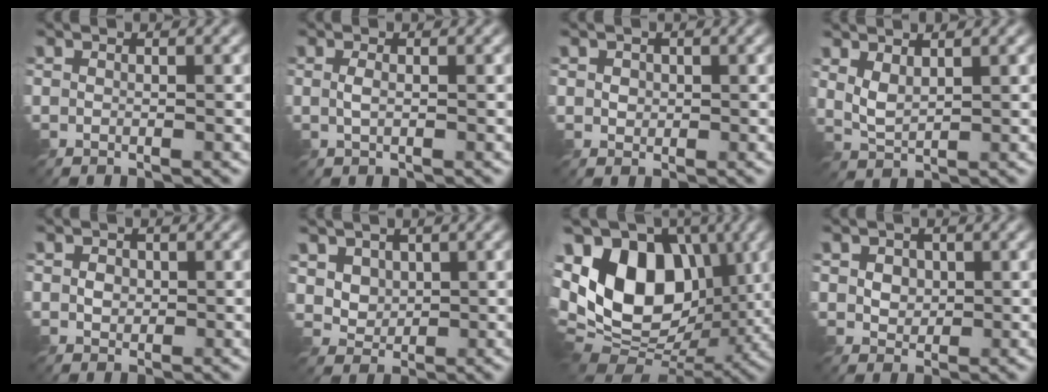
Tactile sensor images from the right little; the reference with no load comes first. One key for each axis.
{"total": 0.9, "fx": -0.2, "fy": 0.2, "fz": 0.9, "tx": -0.024, "ty": 0.000, "tz": -0.005}
{"total": 1.1, "fx": 0.2, "fy": 1.0, "fz": 0.5, "tx": -0.012, "ty": -0.002, "tz": 0.004}
{"total": 2.1, "fx": 1.0, "fy": 0.8, "fz": 1.6, "tx": -0.044, "ty": -0.004, "tz": 0.024}
{"total": 1.3, "fx": 0.0, "fy": 1.2, "fz": 0.7, "tx": -0.016, "ty": -0.002, "tz": -0.002}
{"total": 3.5, "fx": 1.6, "fy": 2.7, "fz": 1.6, "tx": -0.057, "ty": -0.006, "tz": 0.048}
{"total": 14.0, "fx": 1.3, "fy": 9.0, "fz": 10.7, "tx": -0.206, "ty": 0.009, "tz": 0.006}
{"total": 2.5, "fx": 0.6, "fy": 2.0, "fz": 1.3, "tx": -0.039, "ty": 0.003, "tz": 0.013}